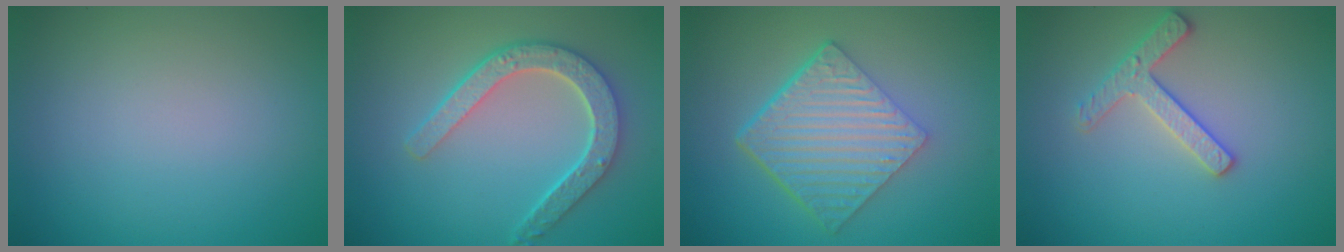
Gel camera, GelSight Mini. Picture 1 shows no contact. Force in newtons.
{"total": 5.0, "press": 4.0, "slide": 3.1}
{"total": 6.5, "press": 4.4, "slide": 4.7}
{"total": 2.5, "press": 2.5, "slide": 0.3}